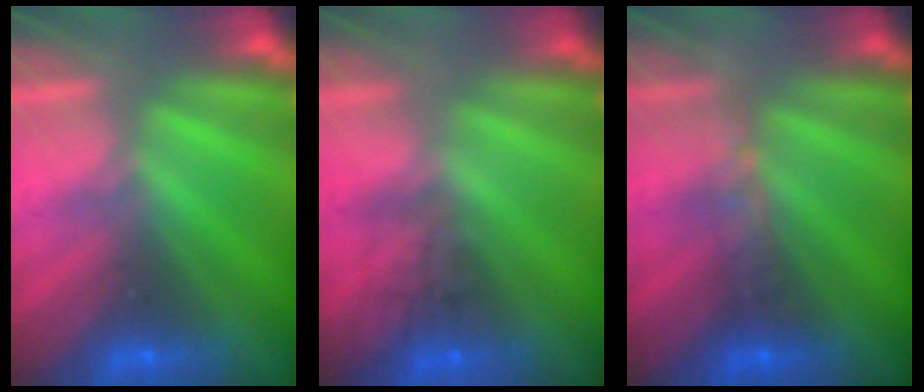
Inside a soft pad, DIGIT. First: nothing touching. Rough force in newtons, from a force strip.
{"total": 1.6}
{"total": 2.9}